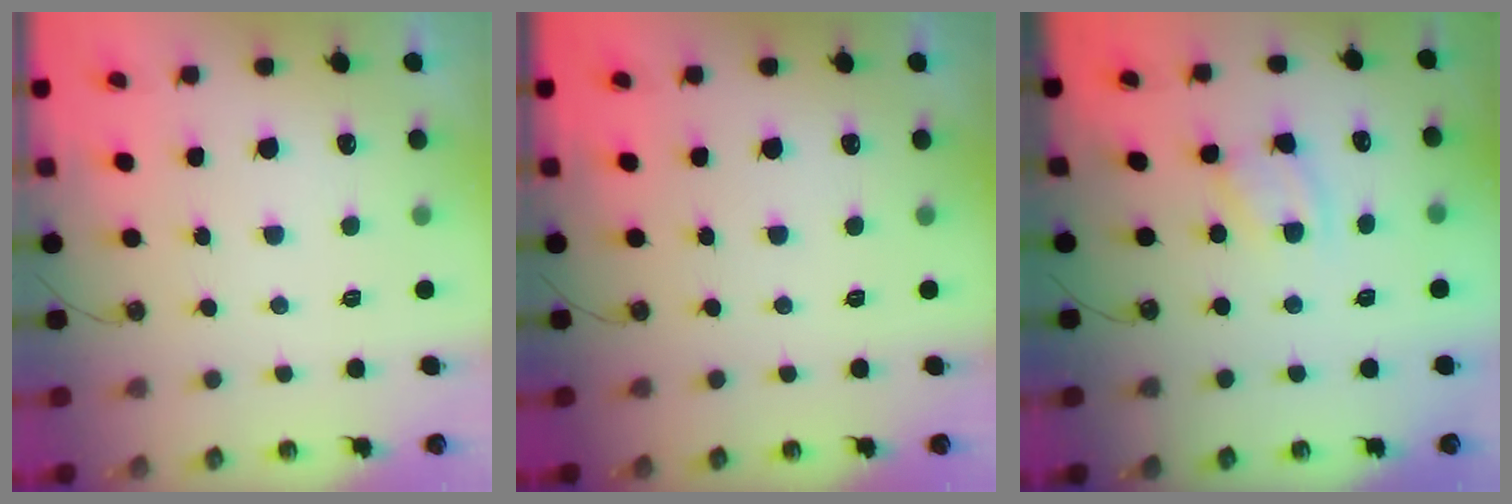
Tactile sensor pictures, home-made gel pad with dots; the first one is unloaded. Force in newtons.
{"total": 0.0}
{"total": 1.9, "press": 1.9, "slide": 0.3}